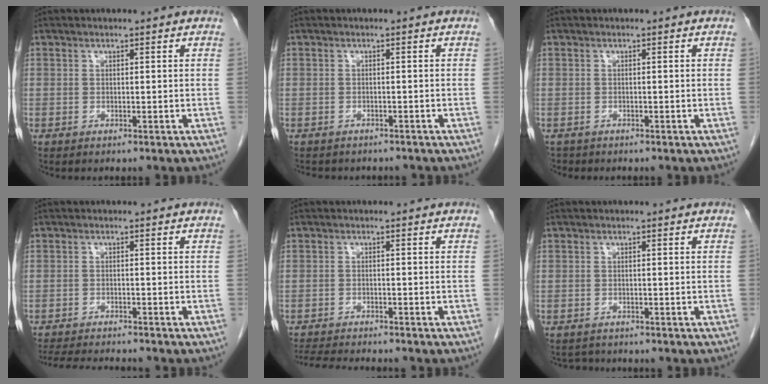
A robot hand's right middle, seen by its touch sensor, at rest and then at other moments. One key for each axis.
{"total": 5.9, "fx": -5.1, "fy": 2.5, "fz": 1.5, "tx": -0.022, "ty": 0.003, "tz": -0.061}
{"total": 1.0, "fx": -0.9, "fy": 0.5, "fz": -0.1, "tx": -0.010, "ty": 0.000, "tz": -0.014}
{"total": 8.4, "fx": -7.8, "fy": 0.7, "fz": 3.0, "tx": -0.045, "ty": -0.010, "tz": -0.119}
{"total": 7.6, "fx": -7.1, "fy": 0.5, "fz": 2.8, "tx": -0.043, "ty": -0.013, "tz": -0.112}
{"total": 1.6, "fx": -1.5, "fy": 0.6, "fz": -0.2, "tx": 0.002, "ty": -0.004, "tz": -0.023}